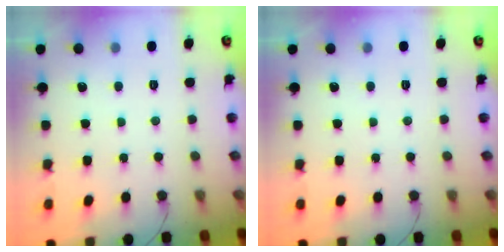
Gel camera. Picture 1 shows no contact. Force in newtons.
{"total": 0.0}